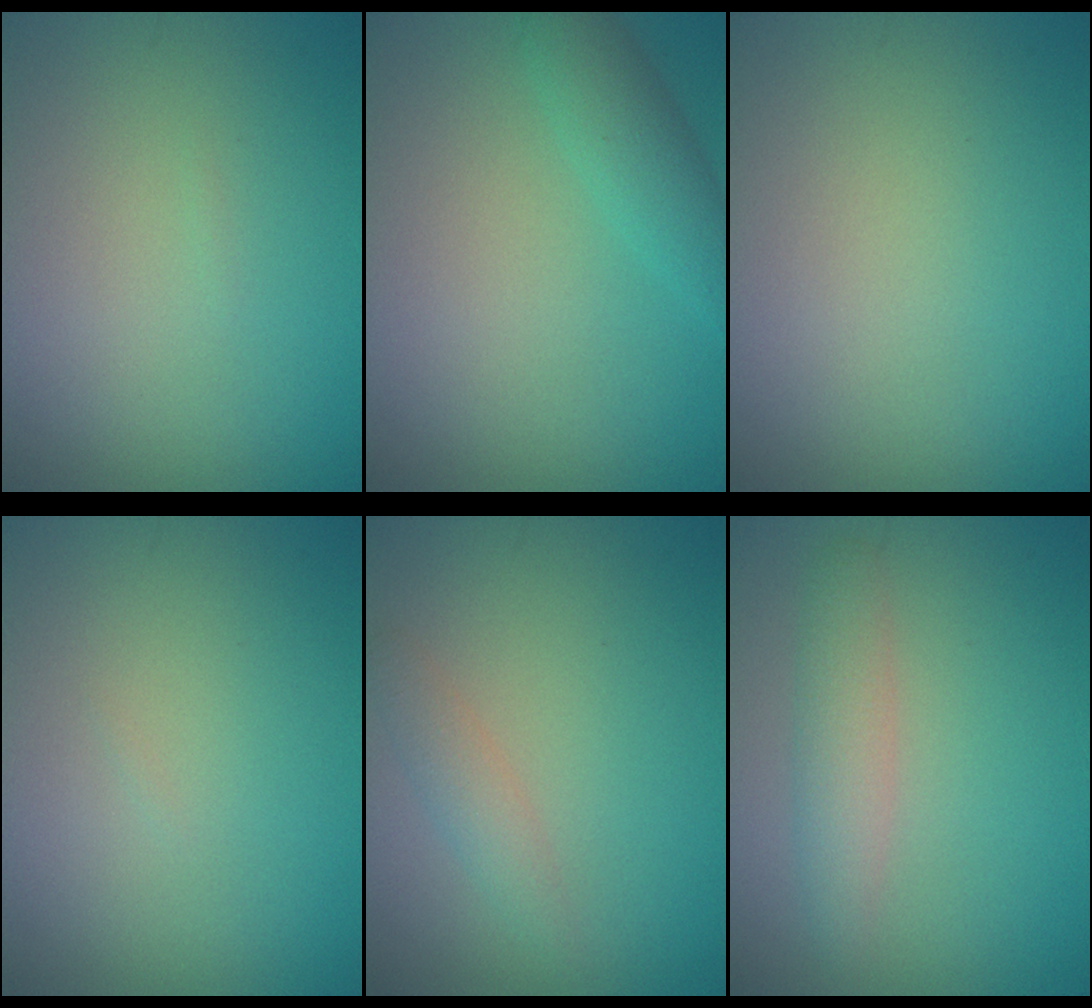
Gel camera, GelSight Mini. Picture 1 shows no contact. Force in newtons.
{"total": 2.6, "press": 2.6, "slide": 0.2}
{"total": 0.0}
{"total": 0.0}
{"total": 1.6, "press": 1.6, "slide": 0.1}
{"total": 2.4, "press": 2.4, "slide": 0.0}